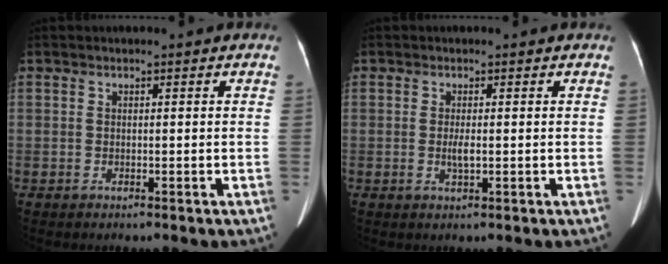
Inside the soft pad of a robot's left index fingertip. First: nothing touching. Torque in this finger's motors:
{"motor_torque": [0.38, 0.09, 0.16, 0.05]}